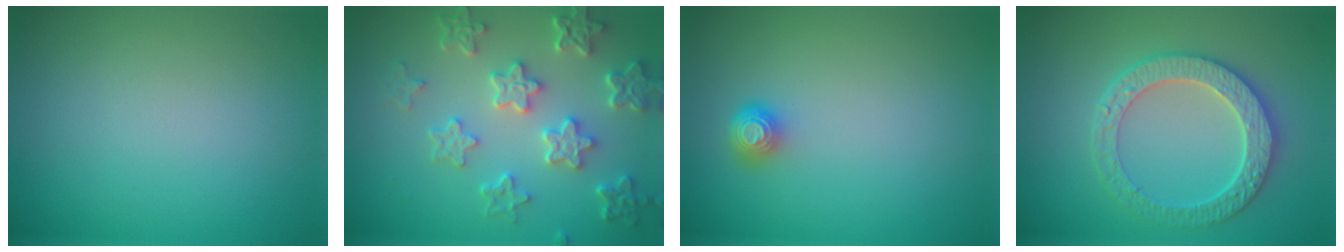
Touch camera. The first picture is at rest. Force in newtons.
{"total": 5.4, "press": 4.4, "slide": 3.1}
{"total": 1.6, "press": 1.3, "slide": 0.9}
{"total": 4.4, "press": 4.1, "slide": 1.6}